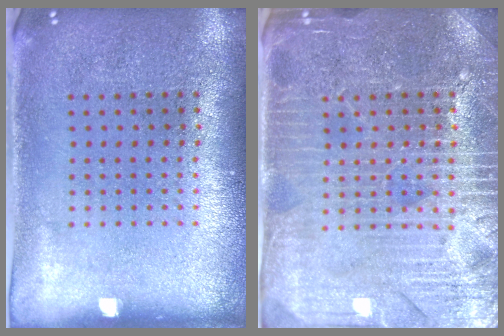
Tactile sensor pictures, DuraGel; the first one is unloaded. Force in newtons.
{"total": 4.3, "press": 4.2, "slide": 1.0}